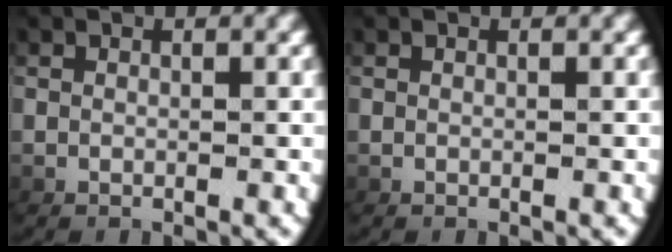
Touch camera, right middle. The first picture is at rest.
{"total": 0.0}